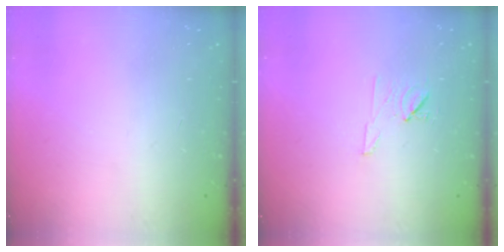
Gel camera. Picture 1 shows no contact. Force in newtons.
{"total": 6.4, "press": 6.4, "slide": 0.6}